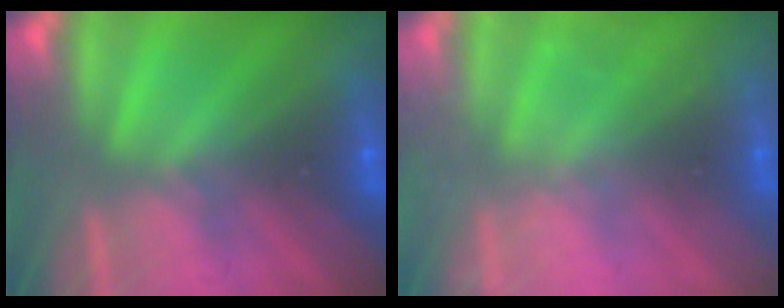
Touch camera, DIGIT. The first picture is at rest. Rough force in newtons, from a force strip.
{"total": 2.2}